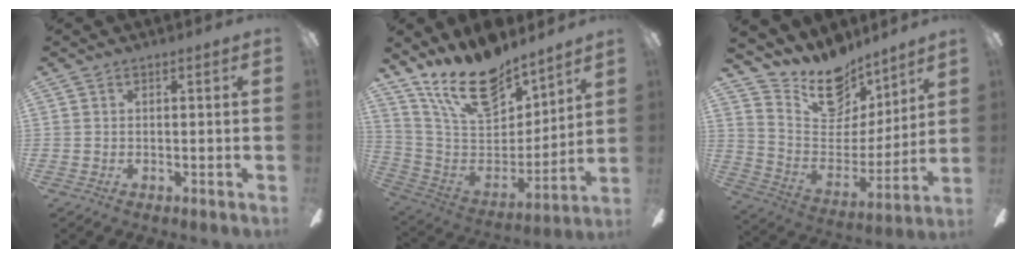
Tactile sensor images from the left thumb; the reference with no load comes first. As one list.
[{"total": 19.0, "force": [14.1, 8.5, 9.5], "torque": [-0.176, -0.090, 0.254]}, {"total": 15.7, "force": [12.6, 8.4, 4.5], "torque": [-0.083, -0.100, 0.228]}]